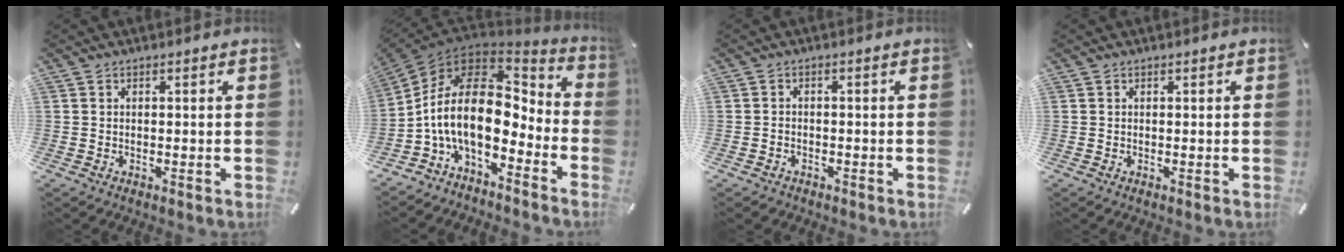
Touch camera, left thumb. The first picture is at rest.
{"total": 18.5, "force": [-2.1, 11.0, 14.7], "torque": [-0.309, -0.011, -0.039]}
{"total": 1.5, "force": [-1.1, 1.0, 0.3], "torque": [-0.008, 0.007, -0.023]}
{"total": 0.0}